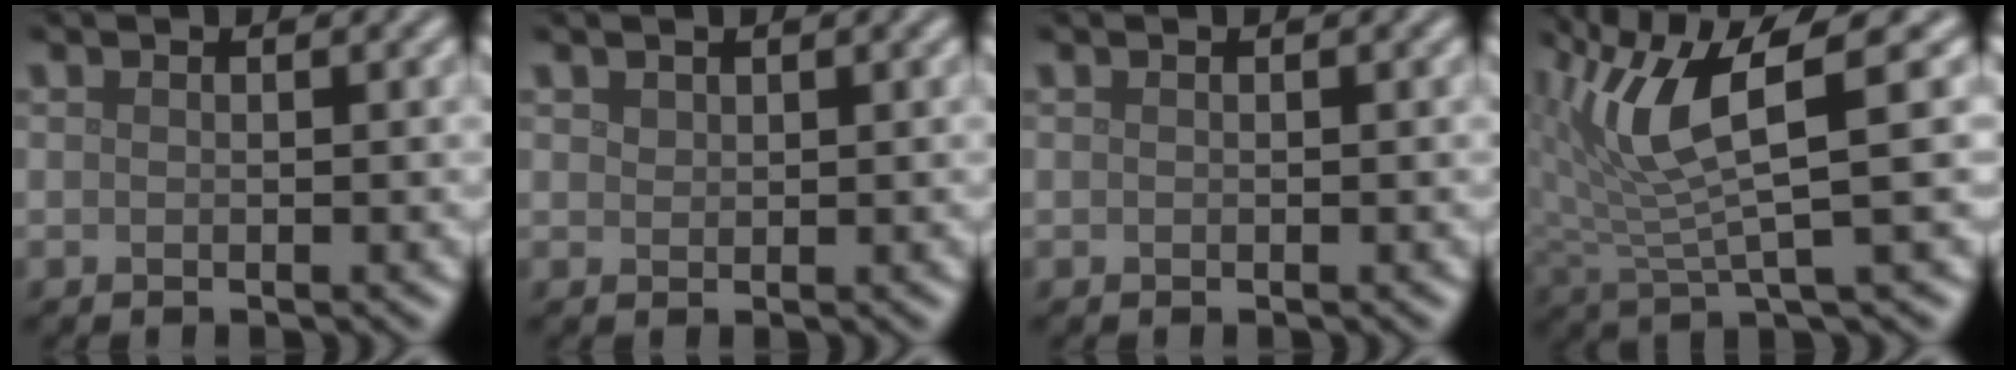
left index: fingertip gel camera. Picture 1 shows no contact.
{"total": 0.7, "force": [0.6, 0.4, 0.1], "torque": [-0.004, 0.000, 0.014]}
{"total": 0.0}
{"total": 6.9, "force": [2.4, 1.7, 6.3], "torque": [-0.140, -0.001, 0.047]}